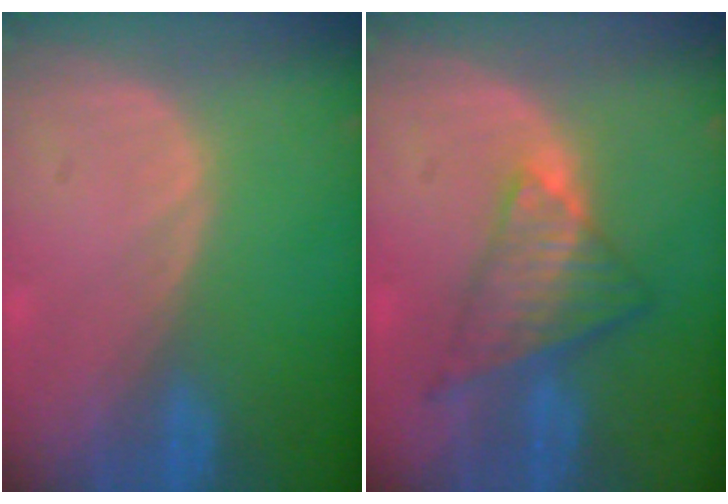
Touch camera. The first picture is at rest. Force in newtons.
{"total": 7.6, "press": 6.4, "slide": 4.1}